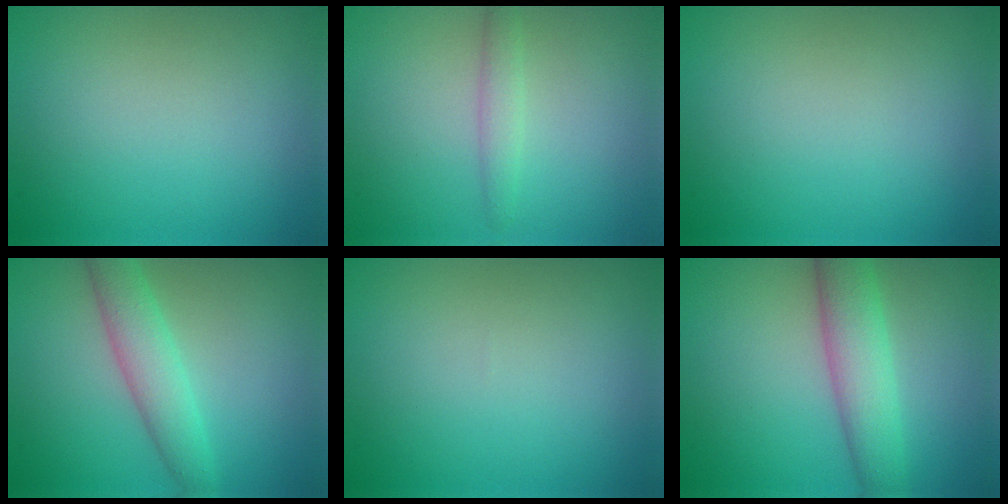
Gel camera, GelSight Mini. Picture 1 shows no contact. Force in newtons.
{"total": 1.4, "press": 1.4, "slide": 0.0}
{"total": 0.0}
{"total": 3.8, "press": 3.8, "slide": 0.1}
{"total": 0.0}
{"total": 4.7, "press": 4.7, "slide": 0.1}